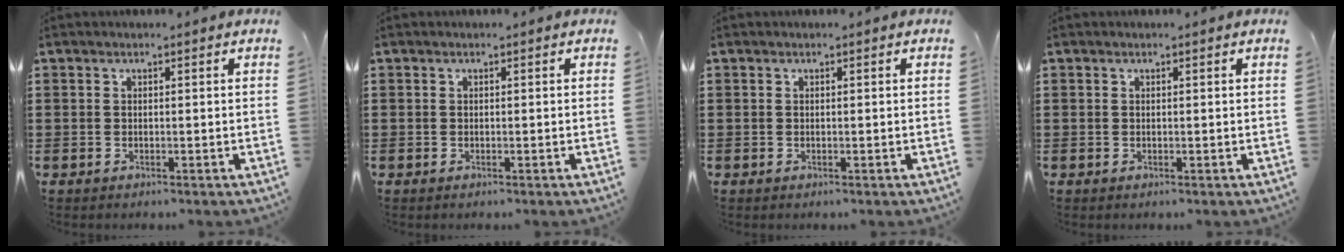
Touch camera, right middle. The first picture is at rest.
{"total": 0.0}
{"total": 0.0}
{"total": 0.0}